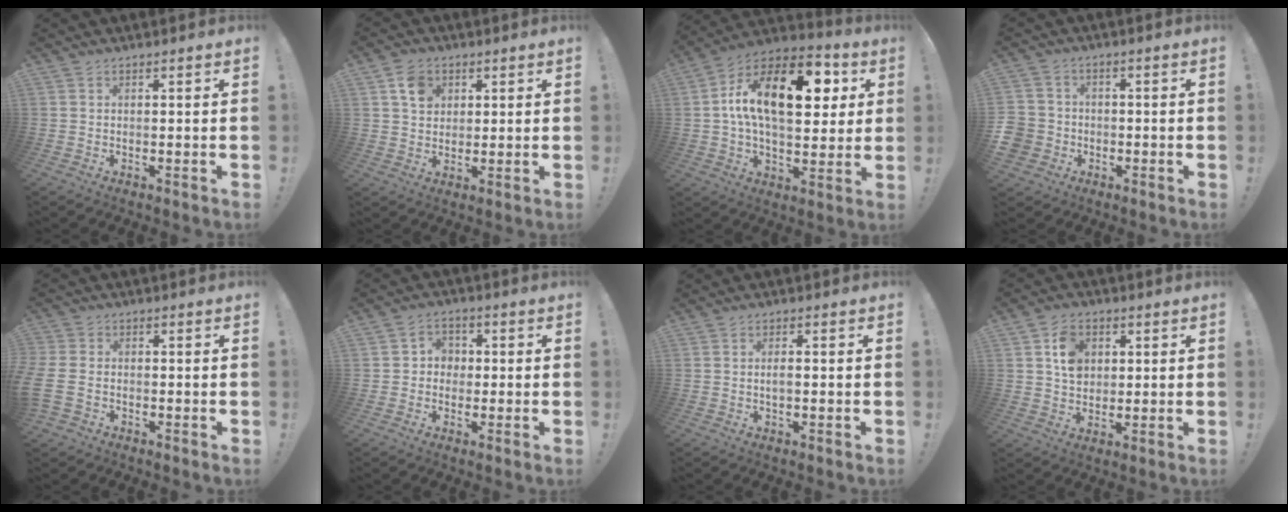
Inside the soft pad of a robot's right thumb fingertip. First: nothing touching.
{"total": 7.1, "force": [3.3, 5.7, 2.7], "torque": [-0.030, -0.010, 0.060]}
{"total": 20.8, "force": [5.2, 10.7, 17.0], "torque": [-0.286, -0.003, 0.084]}
{"total": 7.0, "force": [-2.6, 6.2, 2.1], "torque": [-0.054, 0.021, -0.048]}
{"total": 5.1, "force": [-2.0, 3.5, 3.2], "torque": [-0.076, 0.002, -0.035]}
{"total": 4.5, "force": [-0.8, 4.2, 1.2], "torque": [-0.021, 0.015, -0.015]}
{"total": 1.9, "force": [-0.5, 0.4, 1.8], "torque": [-0.037, 0.005, -0.009]}
{"total": 7.9, "force": [2.3, 6.2, 4.3], "torque": [-0.059, 0.001, 0.044]}